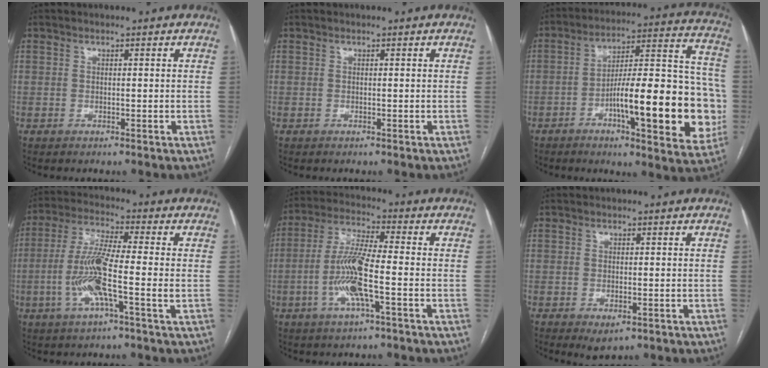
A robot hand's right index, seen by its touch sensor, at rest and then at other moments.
{"total": 0.0}
{"total": 22.5, "force": [-5.9, 4.7, 21.2], "torque": [-0.252, 0.026, -0.075]}
{"total": 10.1, "force": [-2.2, 0.4, 9.9], "torque": [-0.202, -0.002, -0.050]}
{"total": 9.9, "force": [-2.6, 0.9, 9.5], "torque": [-0.197, 0.000, -0.056]}
{"total": 2.5, "force": [-1.1, 1.1, 2.0], "torque": [-0.030, -0.004, -0.007]}